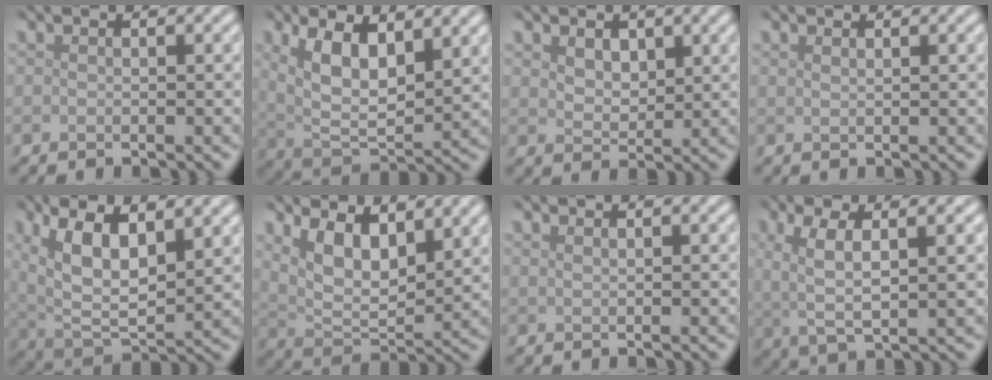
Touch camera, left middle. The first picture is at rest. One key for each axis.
{"total": 8.3, "fx": 3.0, "fy": 3.7, "fz": 6.8, "tx": -0.142, "ty": -0.002, "tz": 0.054}
{"total": 2.4, "fx": 1.3, "fy": 1.5, "fz": 1.3, "tx": -0.031, "ty": -0.004, "tz": 0.025}
{"total": 0.6, "fx": 0.5, "fy": 0.1, "fz": 0.3, "tx": -0.003, "ty": 0.001, "tz": 0.010}
{"total": 9.7, "fx": 3.9, "fy": 4.4, "fz": 7.7, "tx": -0.160, "ty": -0.002, "tz": 0.069}
{"total": 6.8, "fx": 3.1, "fy": 3.1, "fz": 5.2, "tx": -0.103, "ty": -0.010, "tz": 0.058}
{"total": 0.6, "fx": 0.5, "fy": 0.1, "fz": 0.3, "tx": -0.003, "ty": 0.001, "tz": 0.010}
{"total": 5.0, "fx": 1.3, "fy": 1.6, "fz": 4.6, "tx": -0.094, "ty": -0.001, "tz": 0.025}